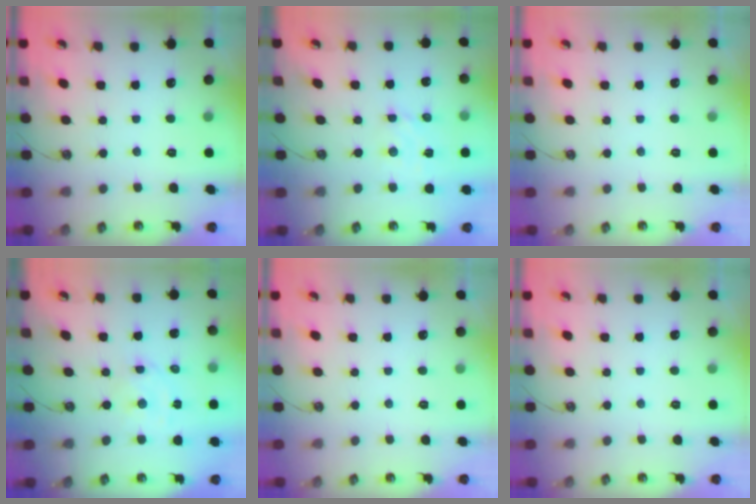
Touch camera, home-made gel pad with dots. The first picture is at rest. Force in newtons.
{"total": 3.3, "press": 3.3, "slide": 0.3}
{"total": 0.0}
{"total": 3.0, "press": 3.0, "slide": 0.3}
{"total": 0.0}
{"total": 0.0}